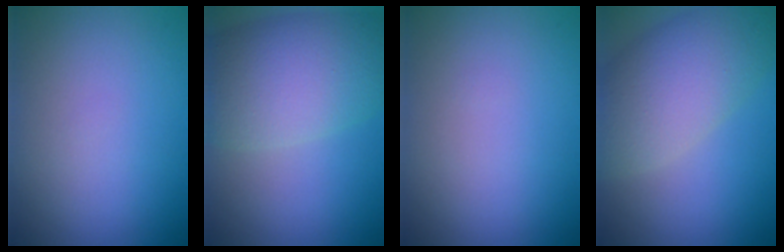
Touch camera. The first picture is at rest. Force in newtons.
{"total": 8.7, "press": 8.7, "slide": 0.5}
{"total": 0.0}
{"total": 6.9, "press": 6.9, "slide": 0.4}